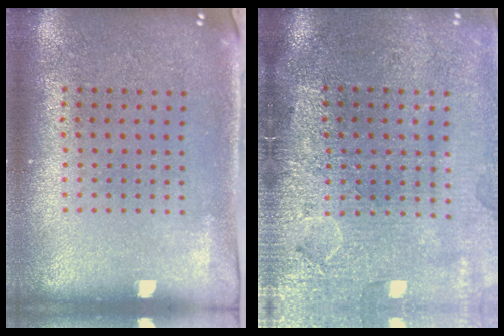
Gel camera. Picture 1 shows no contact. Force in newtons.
{"total": 4.4, "press": 3.6, "slide": 2.5}